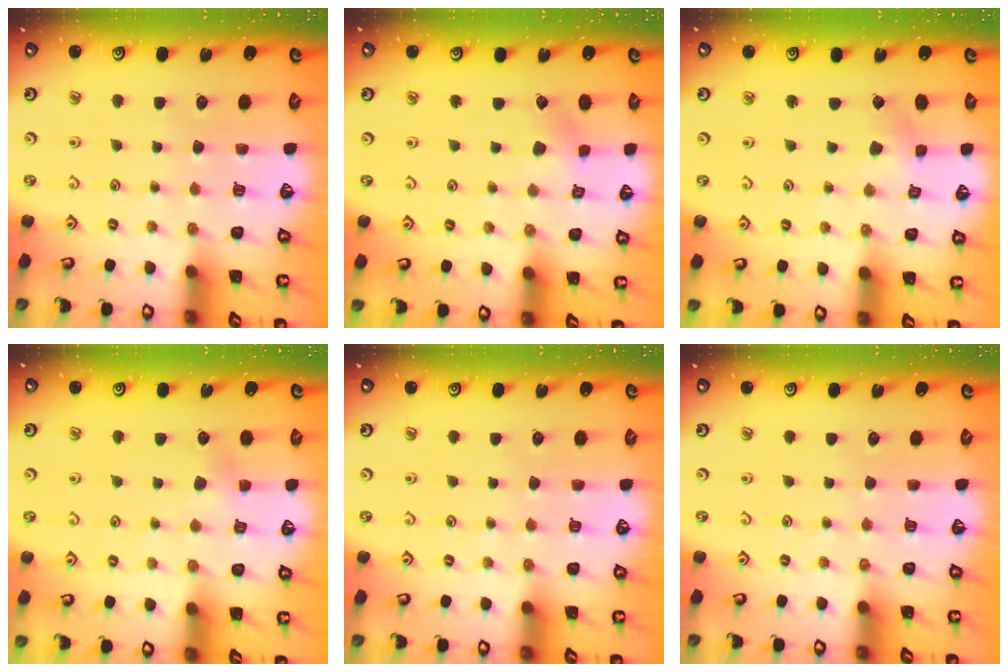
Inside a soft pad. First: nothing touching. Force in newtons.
{"total": 2.9, "press": 2.8, "slide": 0.8}
{"total": 2.4, "press": 2.4, "slide": 0.3}
{"total": 3.8, "press": 3.7, "slide": 0.4}
{"total": 0.0}
{"total": 0.0}